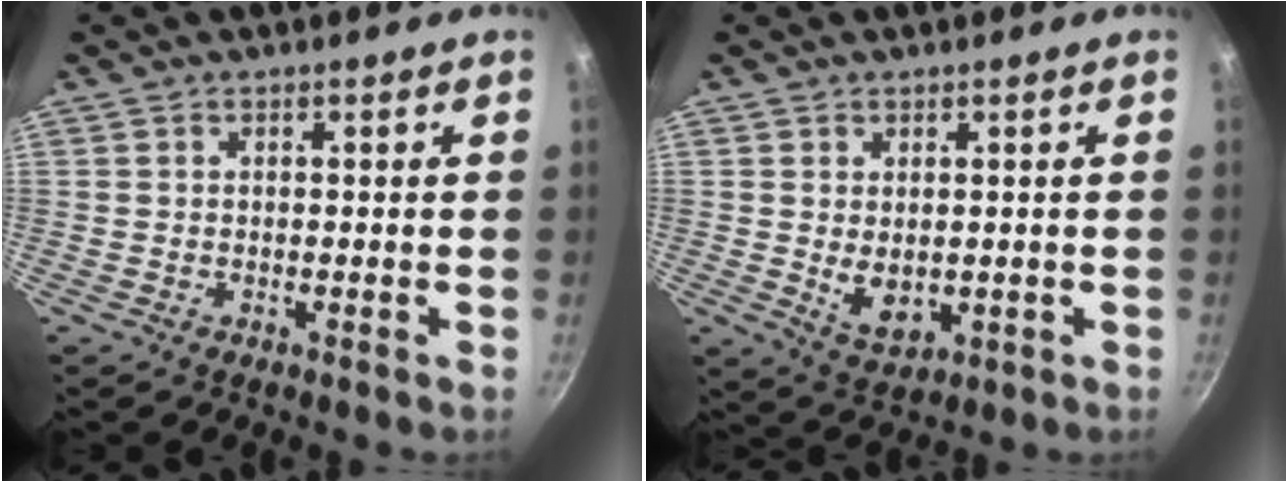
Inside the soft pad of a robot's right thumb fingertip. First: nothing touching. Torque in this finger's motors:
{"motor_torque": [-0.43, 0.51, -0.23, 0.19, 0.14]}